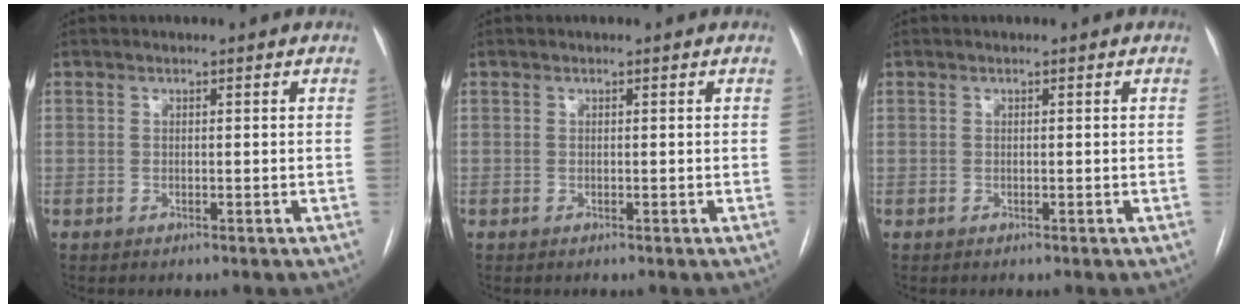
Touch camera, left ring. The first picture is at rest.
{"total": 0.0}
{"total": 0.0}